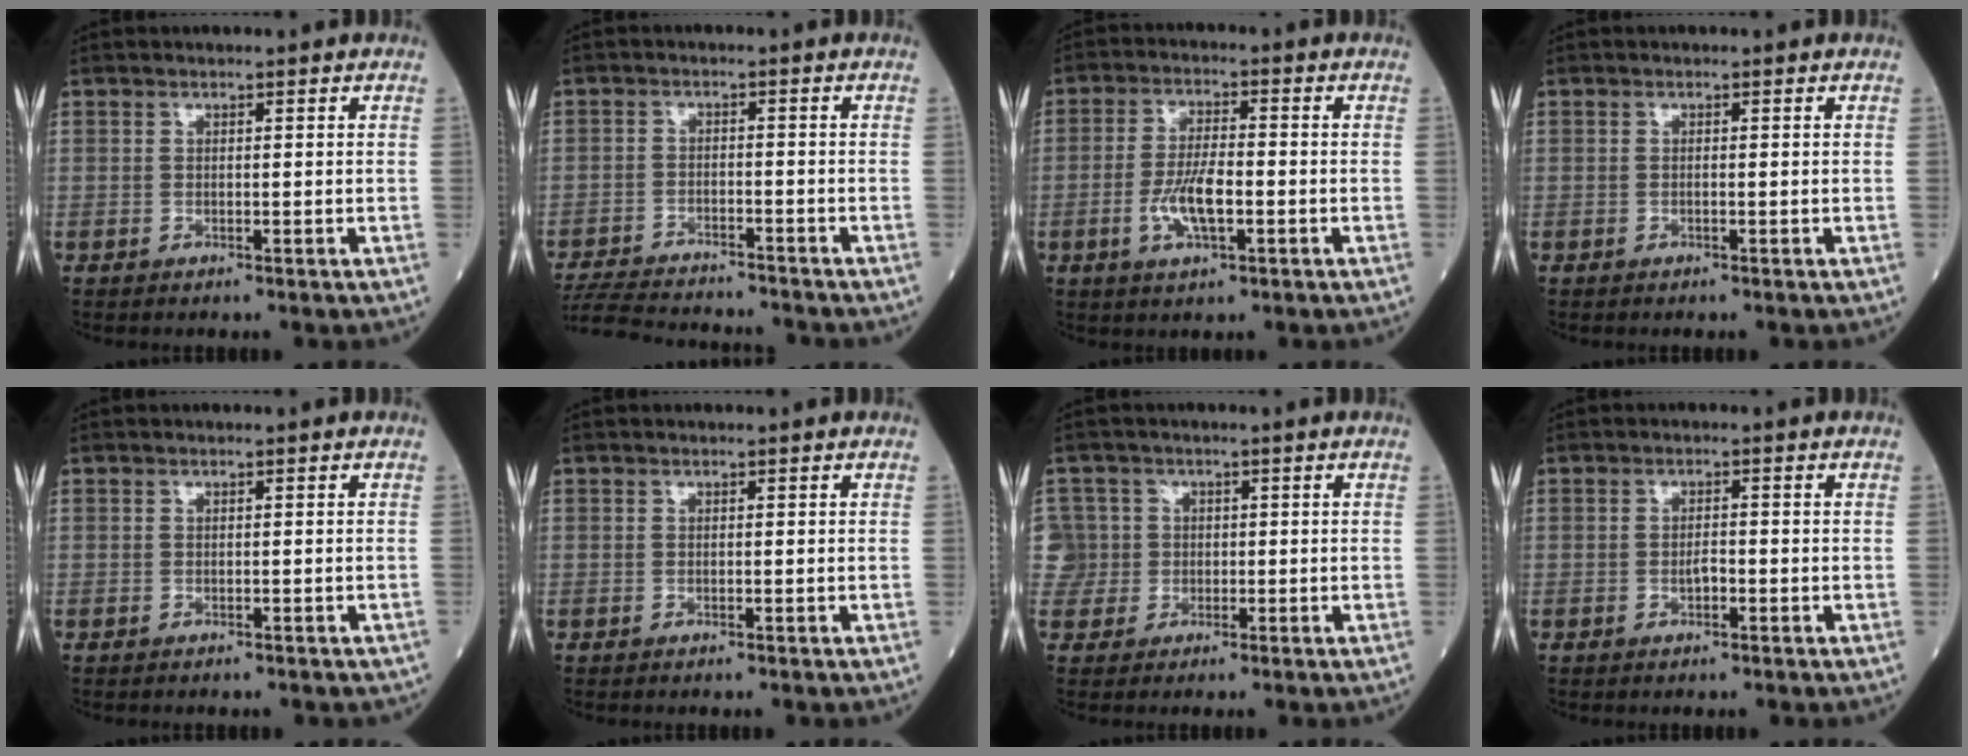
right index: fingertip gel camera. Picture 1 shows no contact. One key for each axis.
{"total": 13.5, "fx": -12.6, "fy": 2.4, "fz": 4.2, "tx": -0.087, "ty": -0.007, "tz": -0.188}
{"total": 6.6, "fx": -1.8, "fy": 1.9, "fz": 6.1, "tx": -0.122, "ty": 0.003, "tz": -0.033}
{"total": 0.0}
{"total": 2.2, "fx": -1.8, "fy": 0.8, "fz": 0.9, "tx": -0.013, "ty": -0.002, "tz": -0.018}
{"total": 0.0}
{"total": 4.7, "fx": 0.0, "fy": 4.6, "fz": -0.5, "tx": 0.017, "ty": 0.023, "tz": -0.001}
{"total": 1.6, "fx": -0.5, "fy": 0.6, "fz": 1.4, "tx": -0.023, "ty": 0.003, "tz": -0.008}